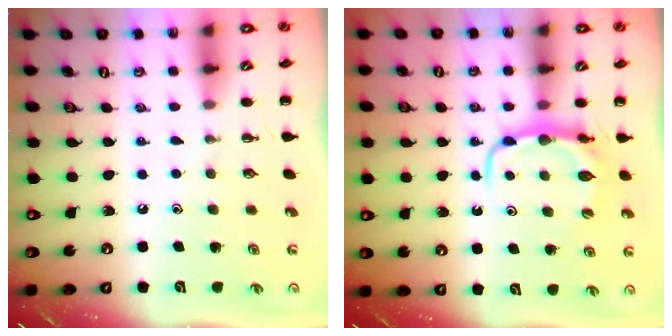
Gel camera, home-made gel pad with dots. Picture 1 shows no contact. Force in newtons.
{"total": 7.7, "press": 7.6, "slide": 1.2}